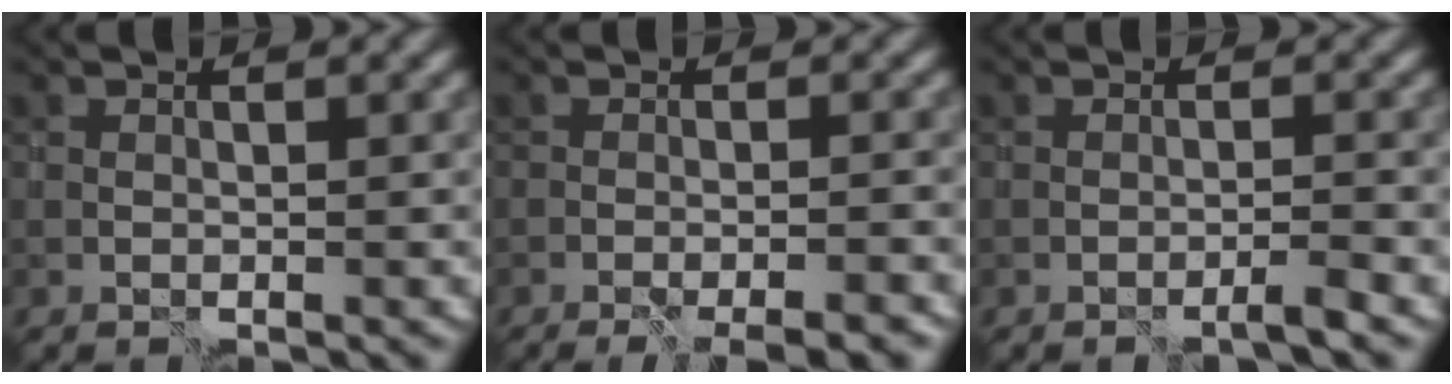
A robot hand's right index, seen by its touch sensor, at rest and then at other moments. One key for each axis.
{"total": 4.8, "fx": -3.9, "fy": 0.5, "fz": 2.8, "tx": -0.023, "ty": 0.000, "tz": -0.043}
{"total": 1.5, "fx": -1.1, "fy": -0.8, "fz": 0.6, "tx": -0.003, "ty": 0.001, "tz": -0.025}